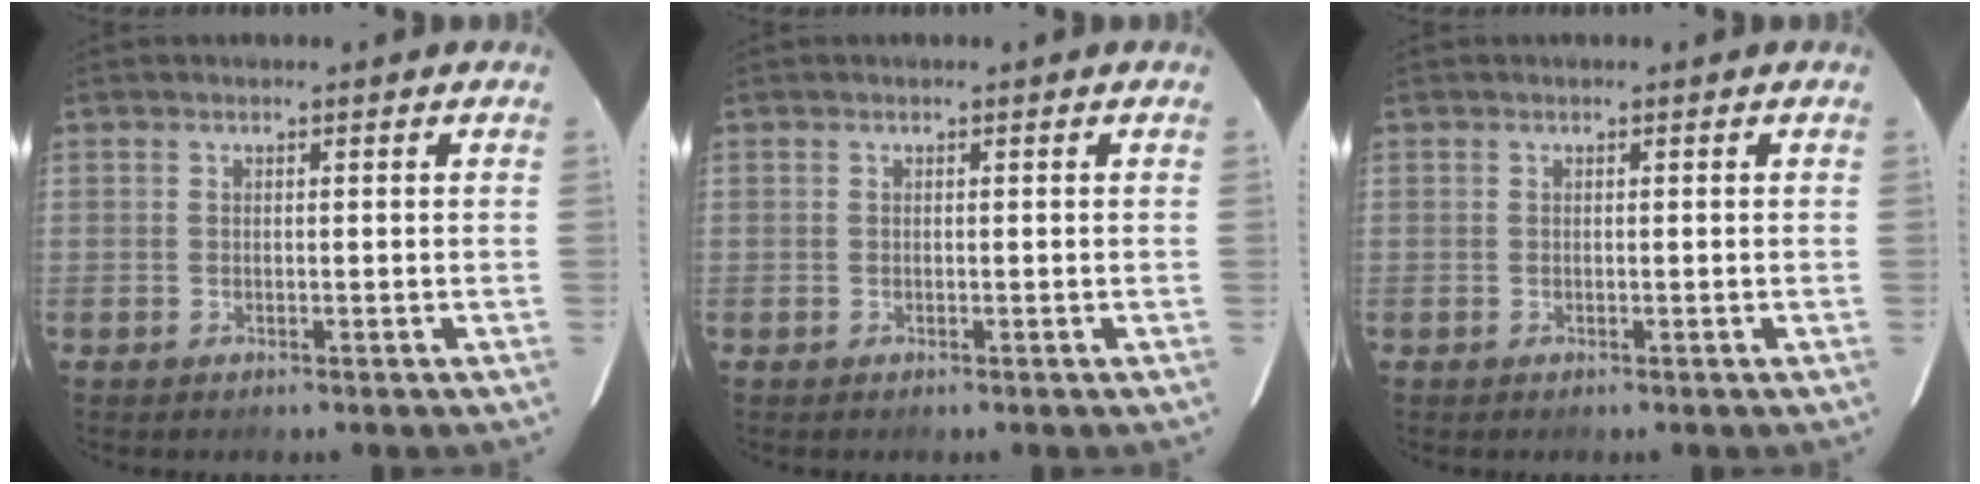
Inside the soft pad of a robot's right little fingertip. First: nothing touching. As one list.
[{"total": 0.0}, {"total": 0.0}]